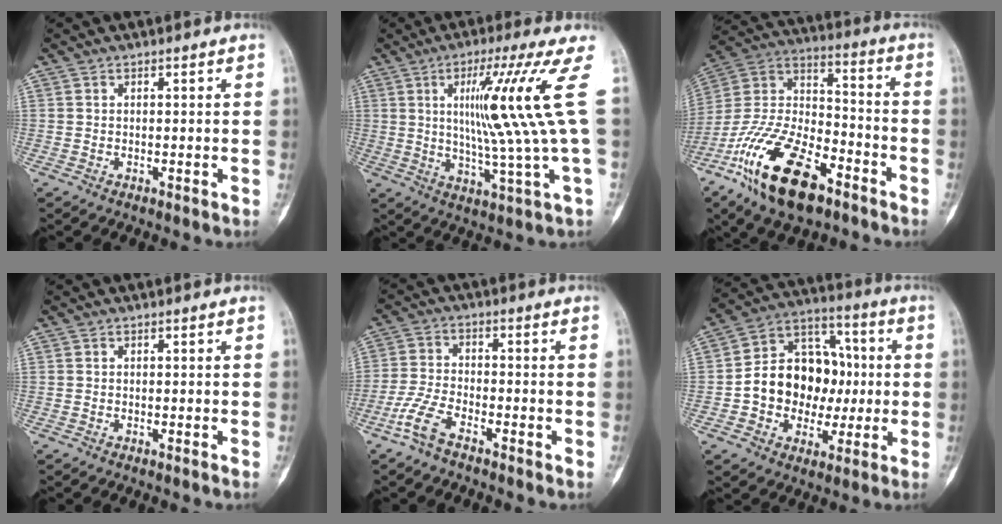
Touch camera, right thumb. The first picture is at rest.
{"total": 16.1, "force": [3.6, -1.1, 15.6], "torque": [-0.266, -0.023, 0.061]}
{"total": 23.0, "force": [-13.0, 10.4, 15.9], "torque": [-0.321, 0.058, -0.241]}
{"total": 0.0}
{"total": 6.0, "force": [-4.1, 2.2, 3.8], "torque": [-0.092, 0.014, -0.089]}
{"total": 16.9, "force": [-0.8, 13.3, 10.4], "torque": [-0.114, 0.041, -0.011]}